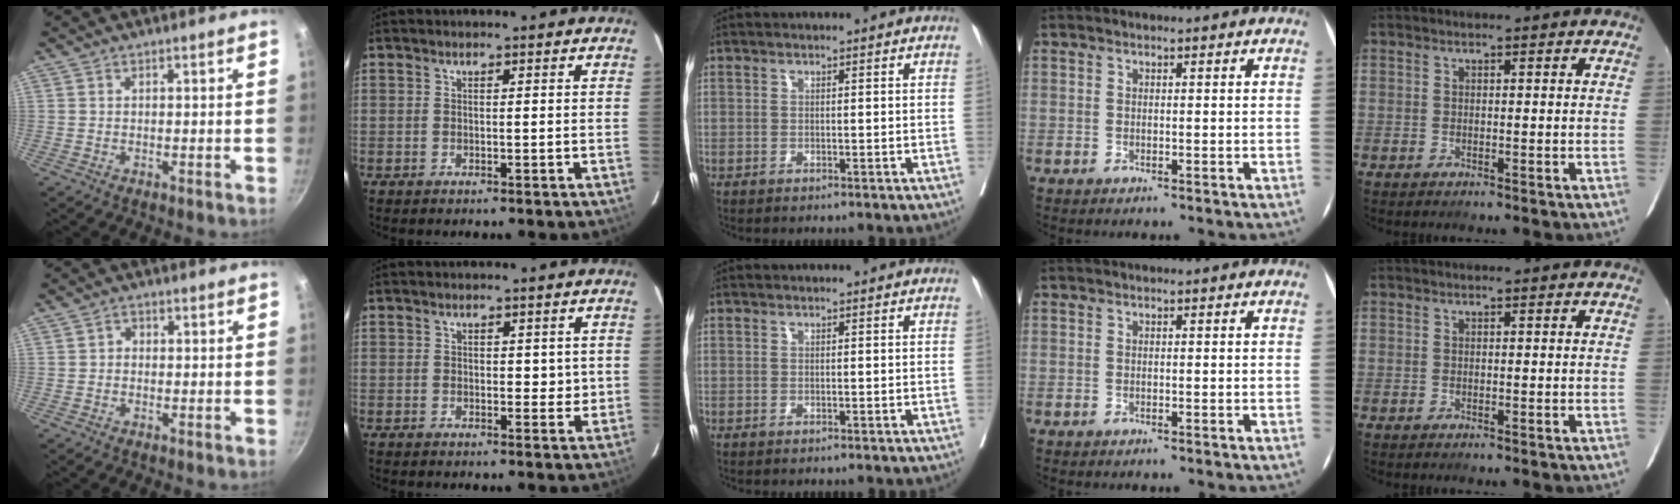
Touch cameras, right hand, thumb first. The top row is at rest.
{"thumb": {"total": 1.7, "force": [0.0, 1.5, 0.8], "torque": [-0.002, 0.005, -0.005]}, "index": {"total": 2.4, "force": [0.5, 1.5, 1.8], "torque": [-0.018, 0.000, 0.008]}}